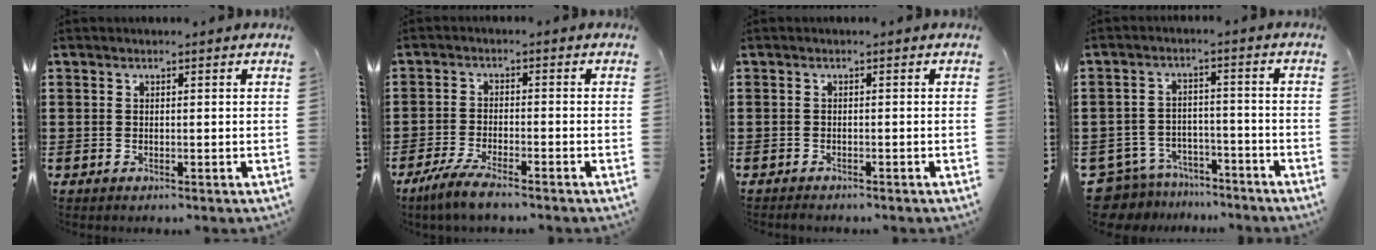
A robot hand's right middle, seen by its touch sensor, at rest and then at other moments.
{"total": 4.1, "force": [-3.4, 0.1, 2.3], "torque": [-0.061, -0.014, -0.068]}
{"total": 0.7, "force": [-0.6, 0.0, 0.1], "torque": [-0.005, -0.003, -0.013]}
{"total": 6.2, "force": [-6.0, 1.4, 0.6], "torque": [-0.039, 0.008, -0.128]}